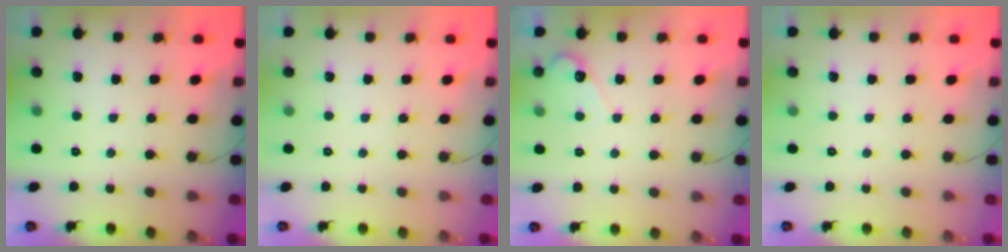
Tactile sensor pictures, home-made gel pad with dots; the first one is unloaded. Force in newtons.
{"total": 0.0}
{"total": 3.0, "press": 3.0, "slide": 0.2}
{"total": 0.0}